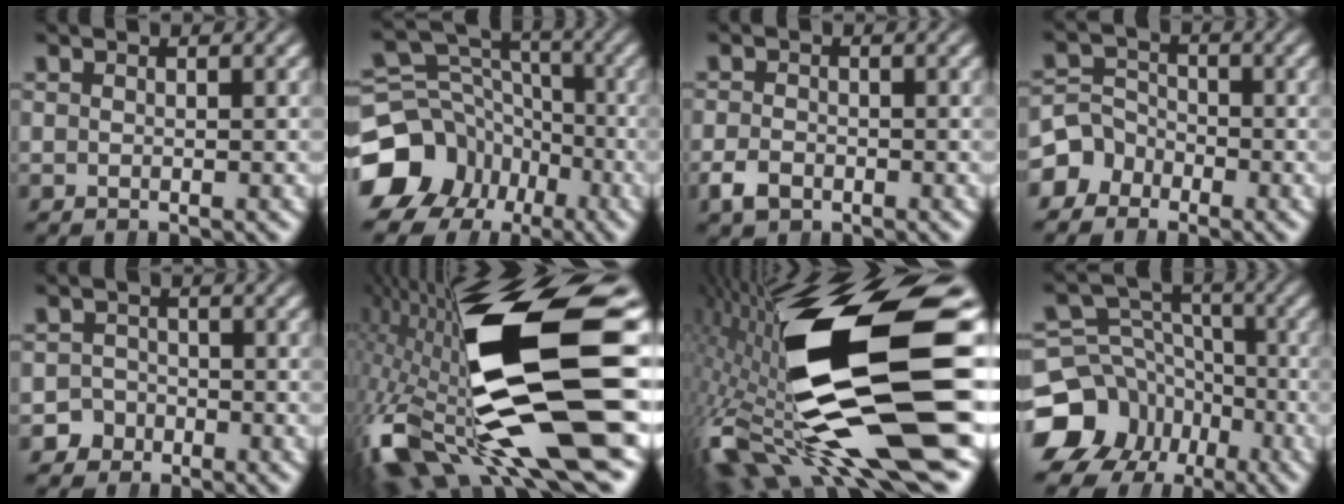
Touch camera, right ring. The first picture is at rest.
{"total": 14.9, "force": [-4.0, 12.9, 6.2], "torque": [-0.102, -0.049, -0.064]}
{"total": 2.1, "force": [-1.4, 1.3, 0.9], "torque": [-0.020, -0.012, -0.021]}
{"total": 5.9, "force": [-2.5, 5.1, 1.7], "torque": [-0.033, -0.015, -0.043]}
{"total": 4.1, "force": [-2.4, 3.3, 0.2], "torque": [-0.009, -0.014, -0.044]}
{"total": 20.3, "force": [-2.6, 8.7, 18.2], "torque": [-0.314, -0.031, -0.012]}
{"total": 23.0, "force": [-0.9, 10.0, 20.7], "torque": [-0.365, -0.031, 0.012]}
{"total": 15.2, "force": [-4.8, 13.2, 5.8], "torque": [-0.102, -0.056, -0.078]}